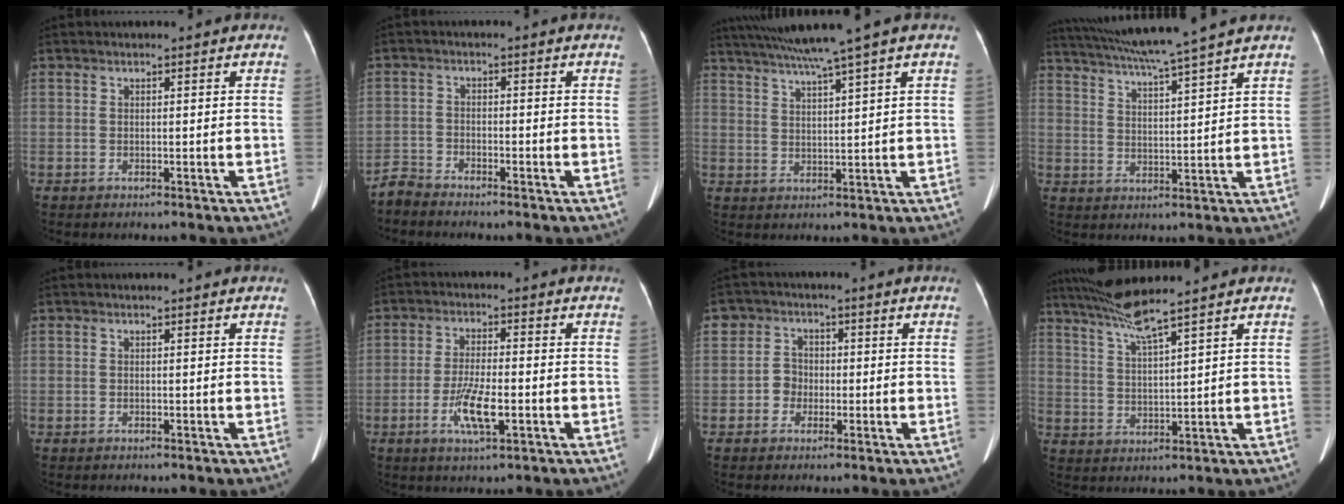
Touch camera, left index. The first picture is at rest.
{"total": 2.7, "force": [-2.6, -0.1, -0.4], "torque": [0.007, -0.016, -0.054]}
{"total": 9.7, "force": [7.5, -1.9, 5.9], "torque": [-0.101, 0.021, 0.120]}
{"total": 13.0, "force": [11.2, -2.2, 6.3], "torque": [-0.113, 0.003, 0.175]}
{"total": 0.0}
{"total": 6.5, "force": [-2.4, 1.3, 6.0], "torque": [-0.119, -0.008, -0.045]}
{"total": 3.6, "force": [-0.7, 3.4, 0.9], "torque": [-0.018, 0.011, -0.011]}
{"total": 6.9, "force": [5.8, -1.7, 3.4], "torque": [-0.074, -0.003, 0.113]}